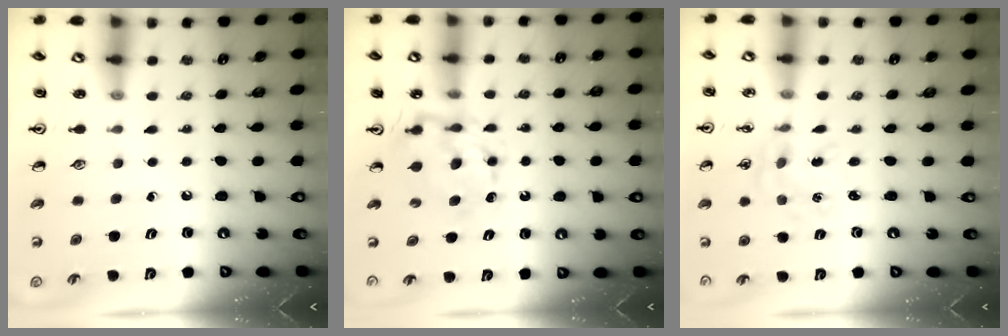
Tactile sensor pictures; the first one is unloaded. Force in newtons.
{"total": 7.3, "press": 7.3, "slide": 0.3}
{"total": 1.7, "press": 1.7, "slide": 0.3}